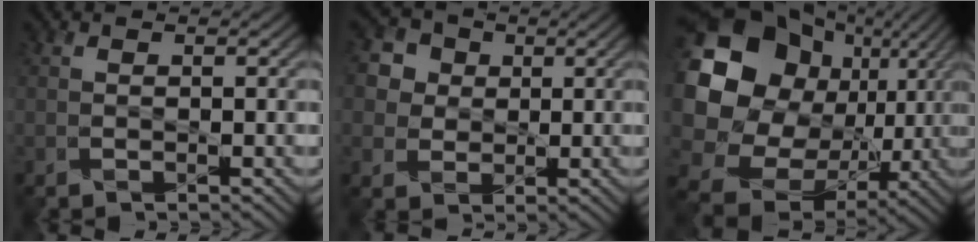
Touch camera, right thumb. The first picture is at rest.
{"total": 5.6, "force": [1.5, 4.9, 2.2], "torque": [-0.082, 0.009, 0.016]}
{"total": 22.2, "force": [4.4, 19.0, 10.6], "torque": [-0.285, -0.008, 0.106]}